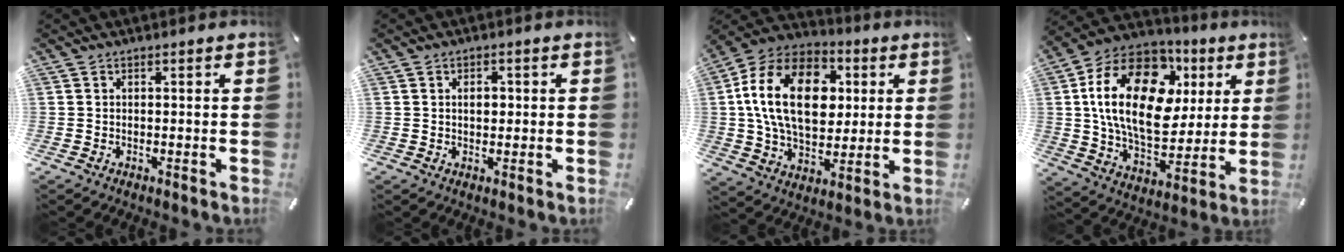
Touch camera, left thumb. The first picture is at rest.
{"total": 2.9, "force": [0.3, 2.0, 2.1], "torque": [-0.027, 0.000, -0.001]}
{"total": 21.4, "force": [3.5, 14.6, 15.3], "torque": [-0.304, 0.009, 0.056]}
{"total": 23.9, "force": [5.7, 15.3, 17.4], "torque": [-0.325, -0.005, 0.097]}